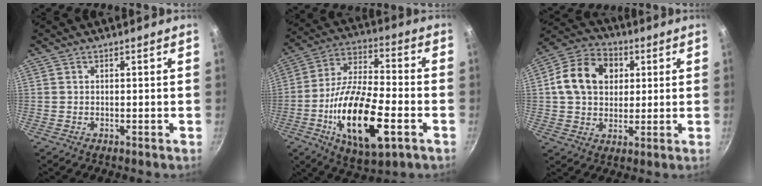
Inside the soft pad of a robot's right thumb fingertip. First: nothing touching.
{"total": 21.1, "force": [-6.6, 8.4, 18.2], "torque": [-0.328, 0.021, -0.119]}
{"total": 13.8, "force": [2.9, 10.7, 8.1], "torque": [-0.124, 0.013, 0.035]}